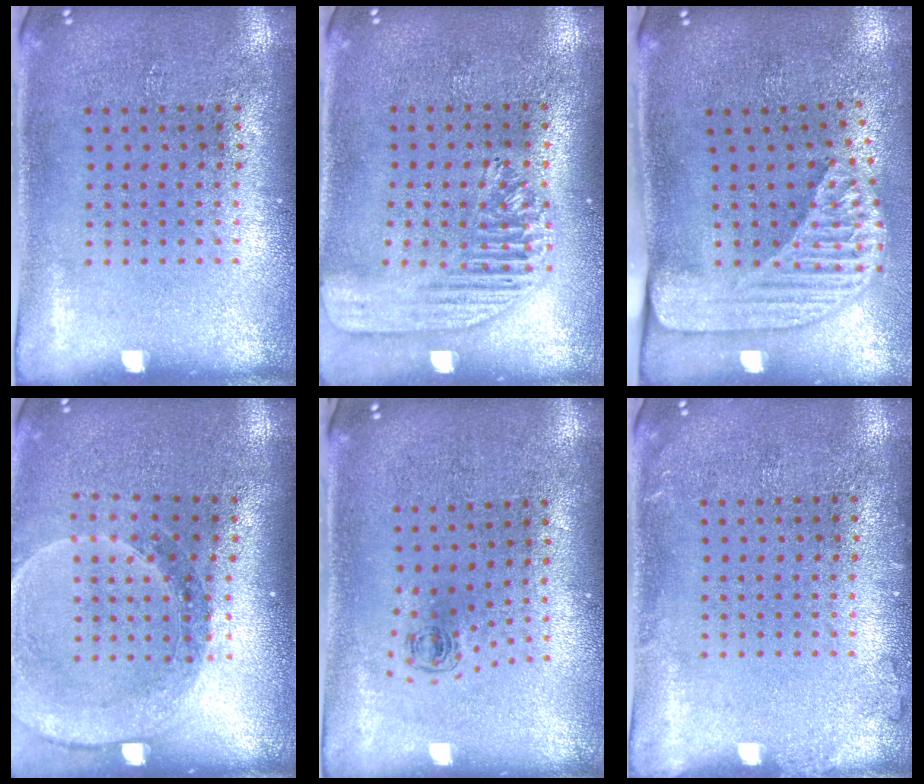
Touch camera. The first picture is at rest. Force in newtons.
{"total": 1.7, "press": 1.5, "slide": 0.7}
{"total": 2.4, "press": 1.8, "slide": 1.7}
{"total": 1.5, "press": 1.5, "slide": 0.1}
{"total": 0.5, "press": 0.3, "slide": 0.4}
{"total": 0.9, "press": 0.8, "slide": 0.2}